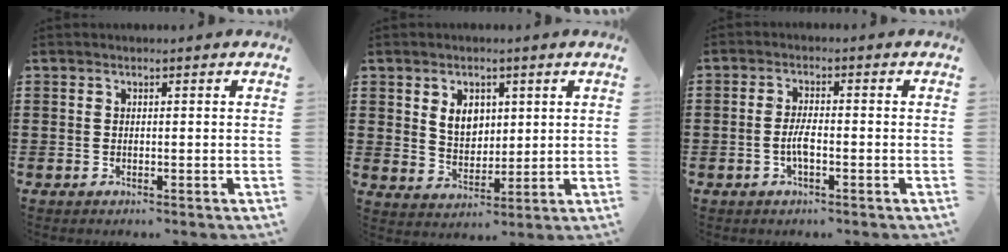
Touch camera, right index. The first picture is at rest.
{"total": 4.8, "force": [1.7, 3.5, 2.9], "torque": [-0.062, 0.009, 0.028]}
{"total": 3.0, "force": [-0.9, 0.8, 2.8], "torque": [-0.063, -0.002, -0.020]}